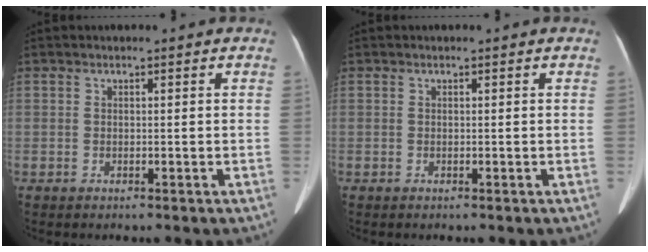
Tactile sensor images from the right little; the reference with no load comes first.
{"total": 0.0}